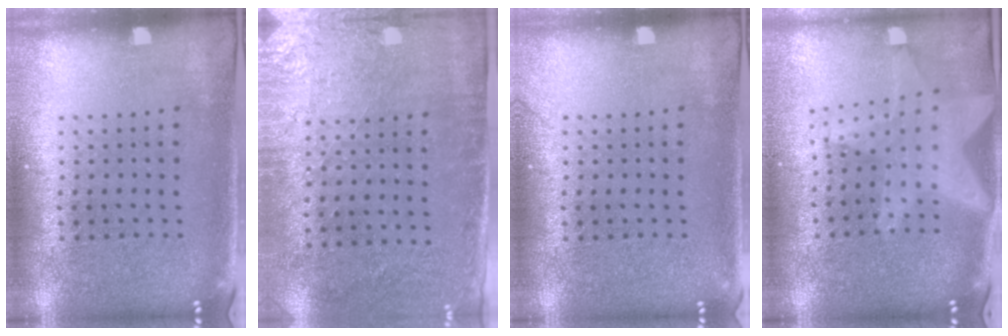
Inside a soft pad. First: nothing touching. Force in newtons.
{"total": 2.8, "press": 2.3, "slide": 1.6}
{"total": 0.5, "press": 0.5, "slide": 0.1}
{"total": 2.3, "press": 1.9, "slide": 1.3}